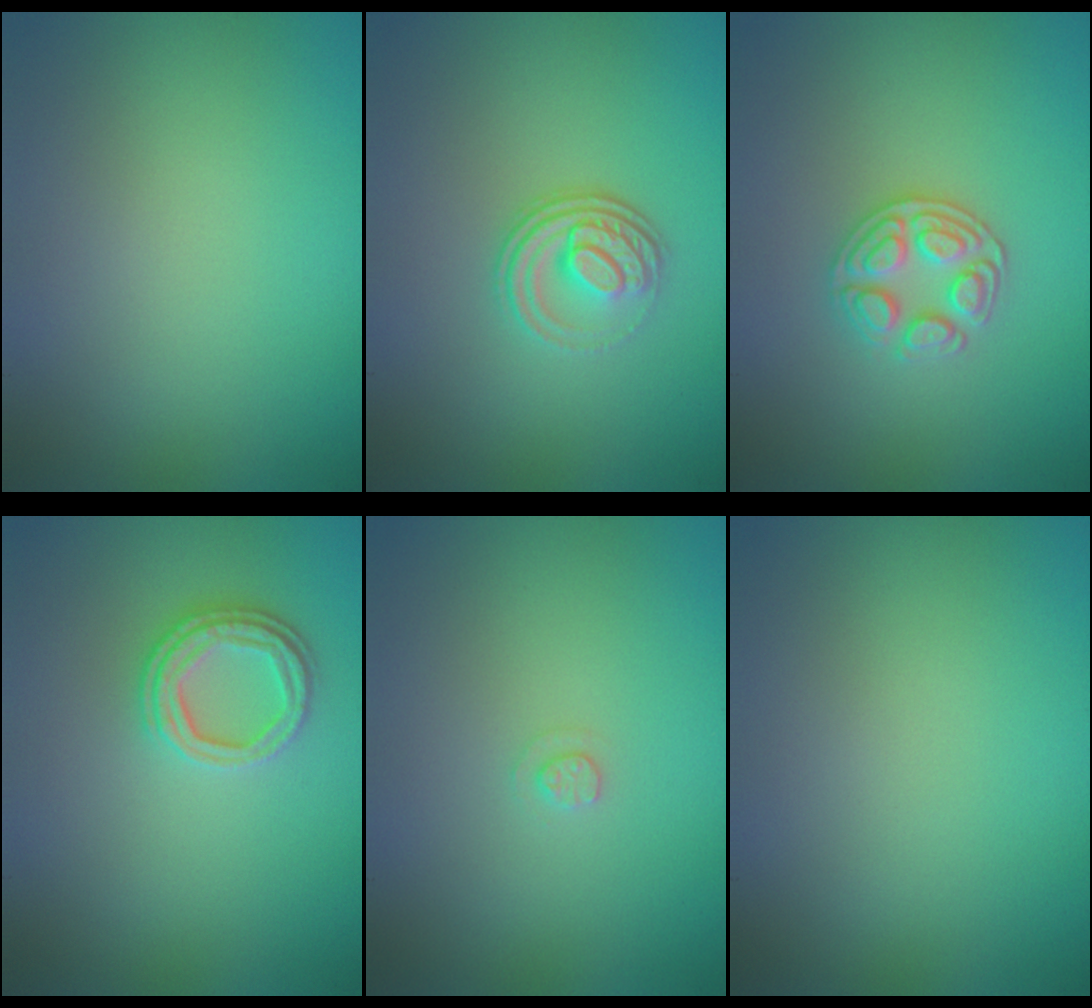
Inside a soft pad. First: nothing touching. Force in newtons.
{"total": 3.5, "press": 2.5, "slide": 2.4}
{"total": 3.0, "press": 2.8, "slide": 1.1}
{"total": 3.1, "press": 2.5, "slide": 1.9}
{"total": 0.9, "press": 0.9, "slide": 0.2}
{"total": 0.0}